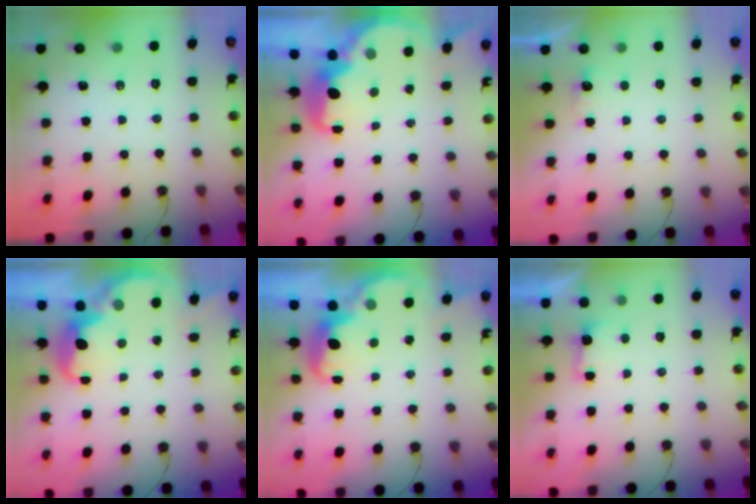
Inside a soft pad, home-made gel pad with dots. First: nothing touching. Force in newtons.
{"total": 6.4, "press": 6.4, "slide": 0.2}
{"total": 2.2, "press": 2.0, "slide": 0.9}
{"total": 3.5, "press": 3.4, "slide": 0.6}
{"total": 2.7, "press": 2.6, "slide": 0.6}
{"total": 2.3, "press": 2.2, "slide": 0.8}